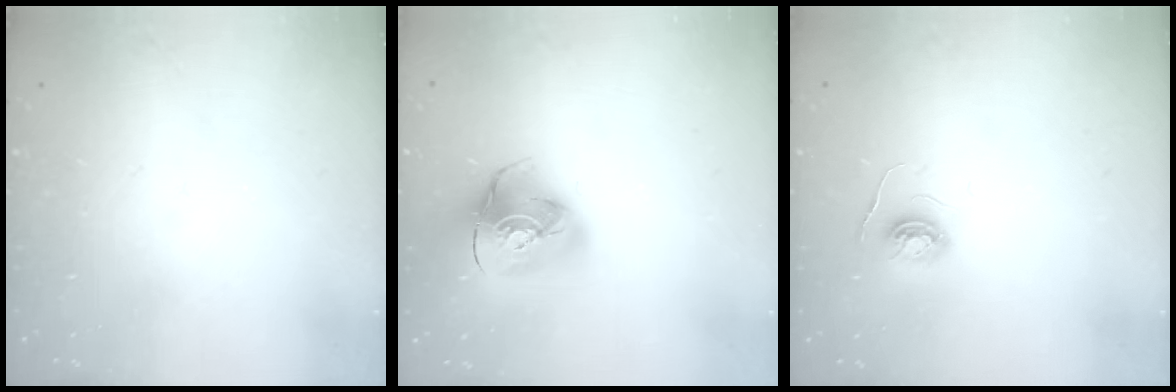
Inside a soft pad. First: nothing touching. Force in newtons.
{"total": 16.1, "press": 16.0, "slide": 2.1}
{"total": 4.7, "press": 4.6, "slide": 0.4}